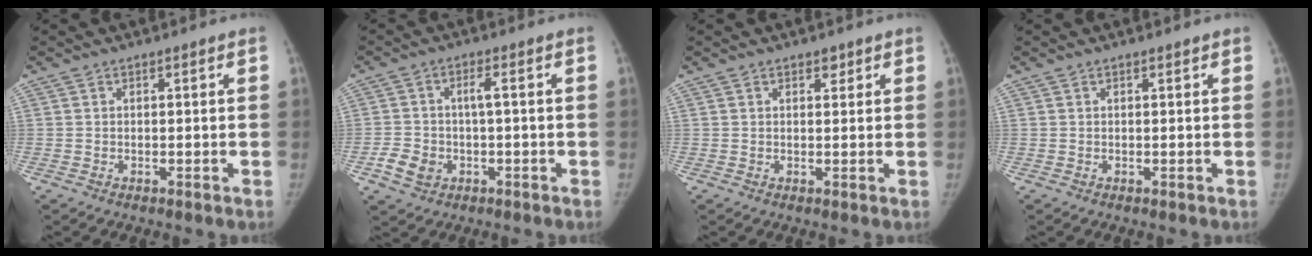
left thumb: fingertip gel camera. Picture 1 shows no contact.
{"total": 5.7, "force": [-1.7, 3.5, 4.1], "torque": [-0.076, 0.019, -0.024]}
{"total": 1.1, "force": [0.8, 0.7, 0.5], "torque": [0.002, -0.004, 0.009]}
{"total": 0.0}